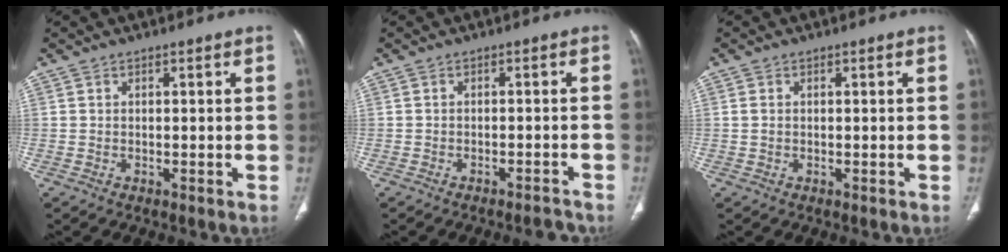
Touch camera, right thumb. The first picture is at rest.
{"total": 3.4, "force": [-3.2, 0.6, 0.9], "torque": [-0.013, 0.021, -0.041]}
{"total": 0.9, "force": [0.1, 0.5, 0.7], "torque": [-0.023, 0.003, 0.004]}